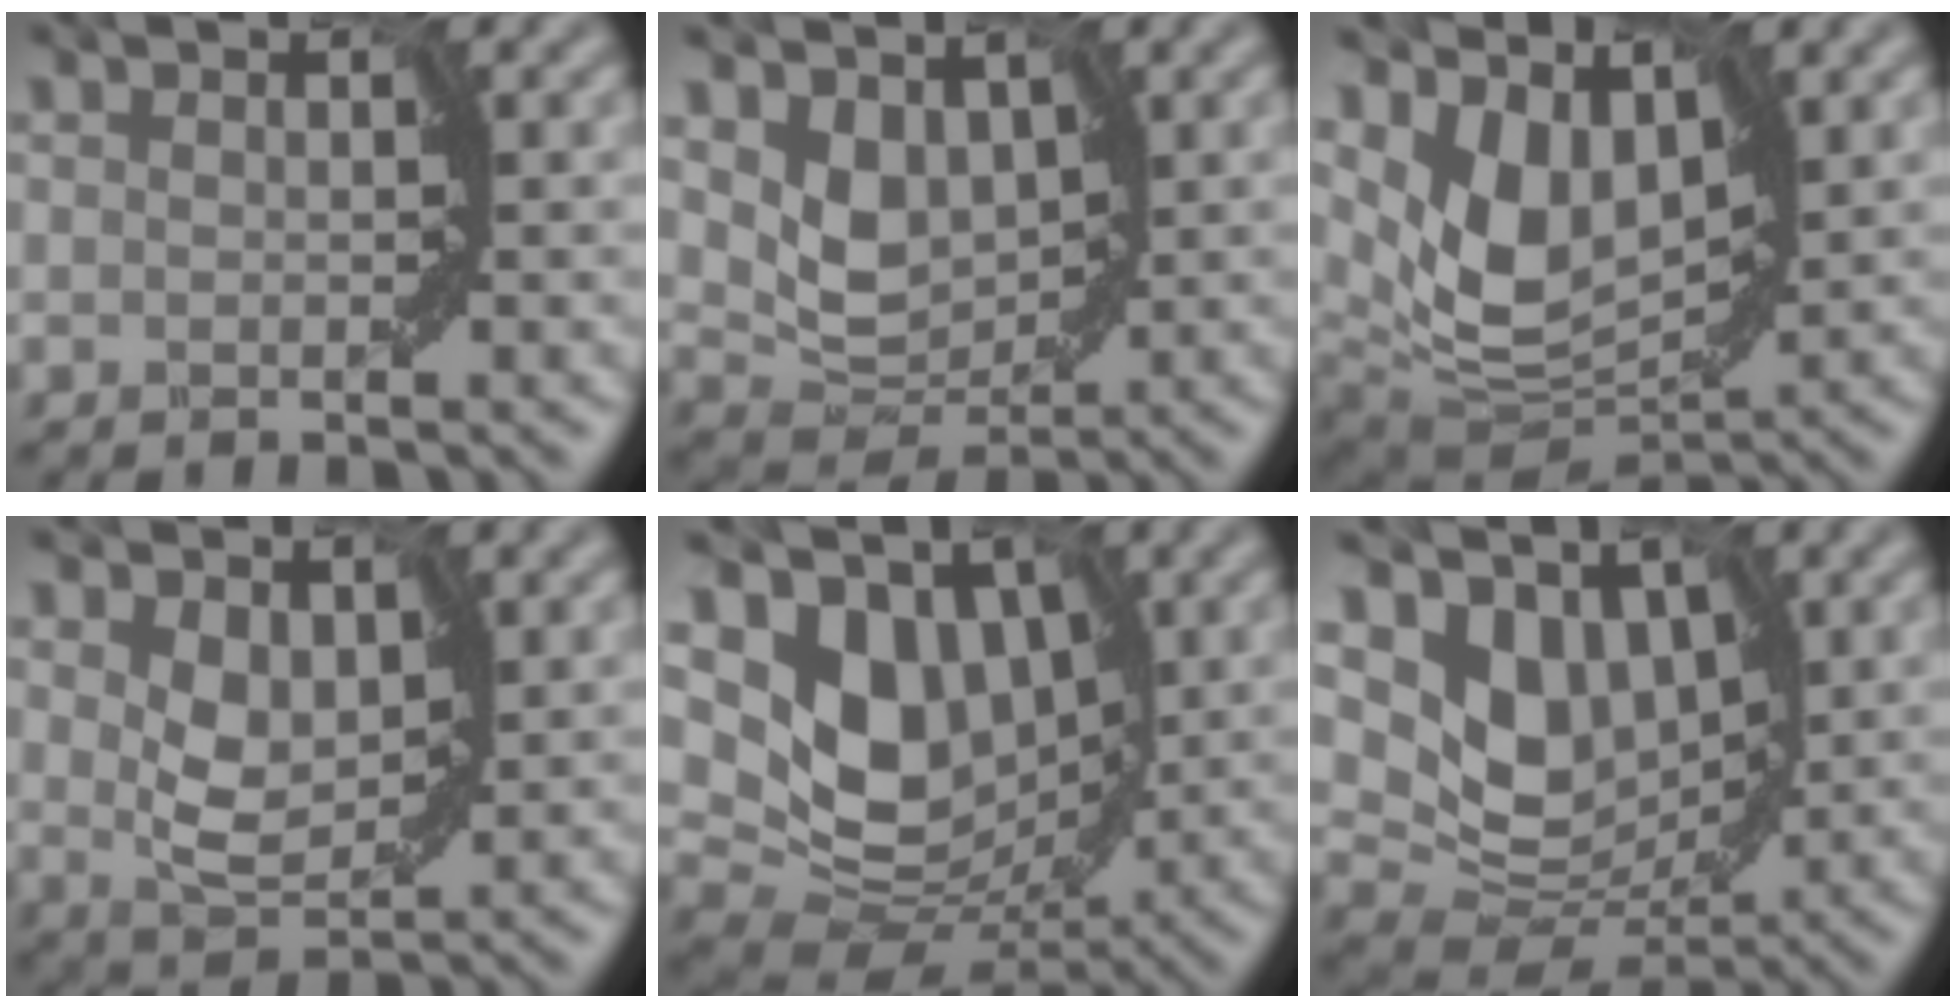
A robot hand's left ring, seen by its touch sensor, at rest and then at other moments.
{"total": 3.0, "force": [1.4, 2.3, 1.3], "torque": [-0.034, -0.015, 0.027]}
{"total": 5.9, "force": [2.7, 3.7, 3.8], "torque": [-0.089, -0.017, 0.049]}
{"total": 3.2, "force": [1.0, 2.2, 2.1], "torque": [-0.053, -0.006, 0.022]}
{"total": 8.4, "force": [2.7, 6.4, 4.7], "torque": [-0.093, -0.023, 0.053]}
{"total": 6.4, "force": [2.5, 4.9, 3.2], "torque": [-0.065, -0.024, 0.047]}